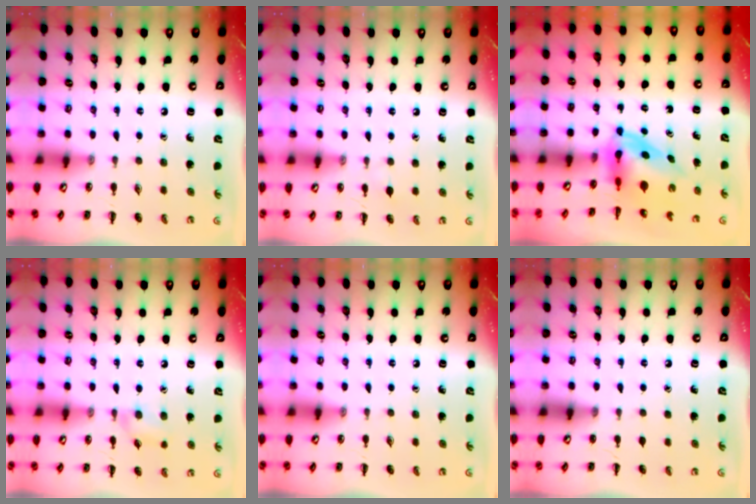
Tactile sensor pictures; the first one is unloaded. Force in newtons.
{"total": 2.7, "press": 2.5, "slide": 1.0}
{"total": 3.7, "press": 3.6, "slide": 0.9}
{"total": 7.3, "press": 7.0, "slide": 2.0}
{"total": 0.0}
{"total": 0.0}